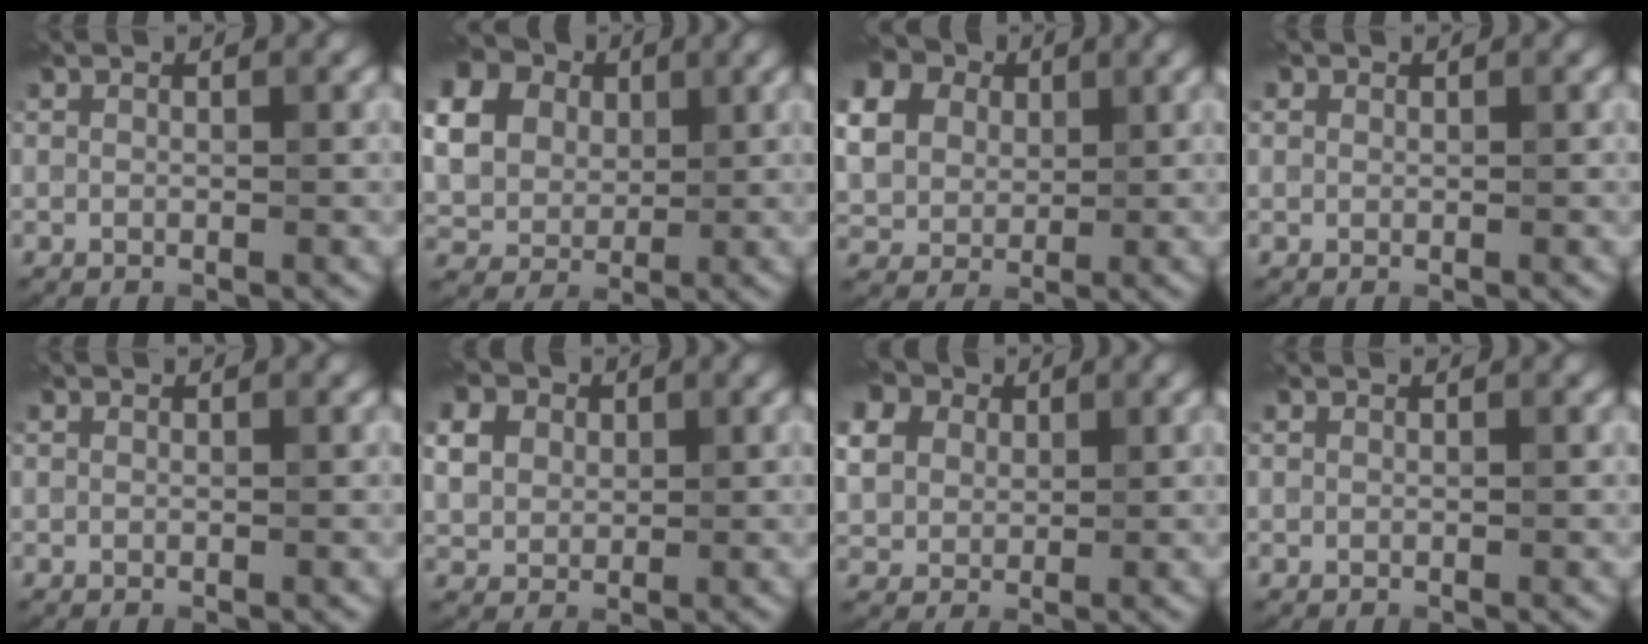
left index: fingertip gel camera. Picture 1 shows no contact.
{"total": 14.1, "force": [4.0, 11.8, 6.5], "torque": [-0.177, 0.016, 0.062]}
{"total": 11.7, "force": [3.9, 9.4, 5.7], "torque": [-0.154, 0.024, 0.072]}
{"total": 0.9, "force": [0.4, 0.7, 0.1], "torque": [0.001, -0.002, 0.003]}
{"total": 0.0}
{"total": 8.7, "force": [3.4, 6.6, 4.5], "torque": [-0.113, 0.027, 0.050]}
{"total": 10.3, "force": [4.1, 7.8, 5.3], "torque": [-0.129, 0.030, 0.065]}
{"total": 0.0}